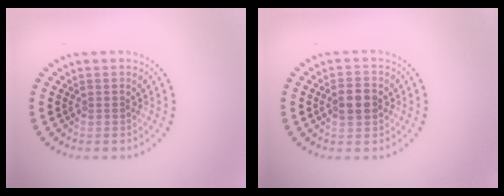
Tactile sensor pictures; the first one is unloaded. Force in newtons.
{"total": 2.5, "press": 2.5, "slide": 0.2}